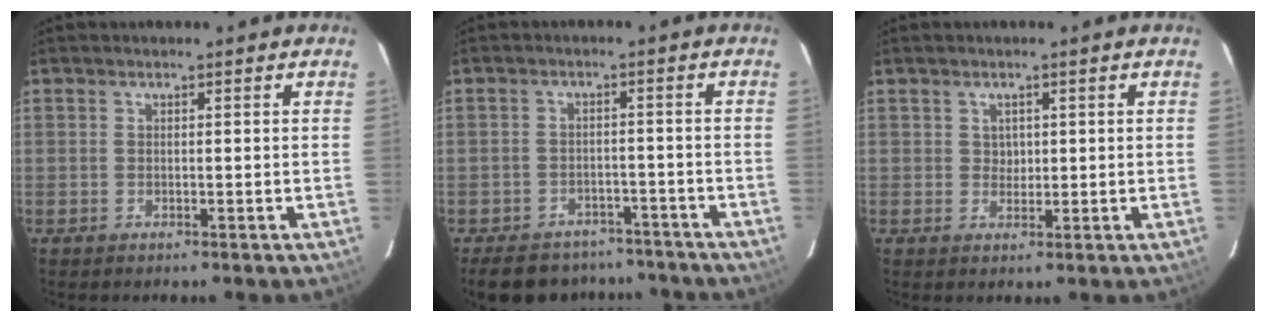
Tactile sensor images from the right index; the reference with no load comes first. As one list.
[{"total": 16.1, "force": [-13.1, 7.7, 5.4], "torque": [-0.129, 0.020, -0.166]}, {"total": 1.9, "force": [0.6, 1.8, 0.3], "torque": [-0.001, 0.005, 0.010]}]